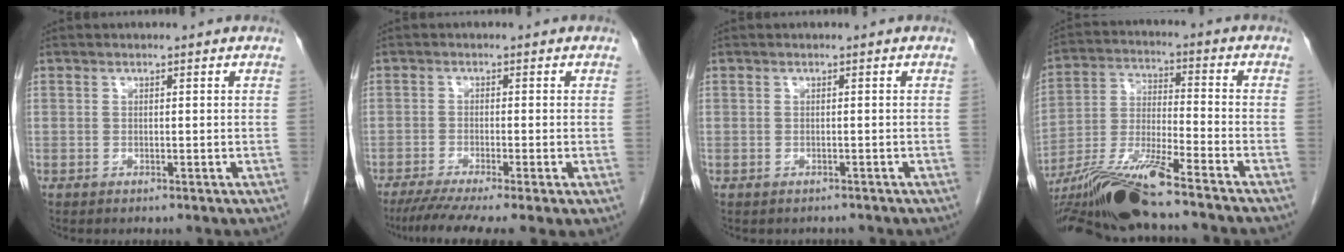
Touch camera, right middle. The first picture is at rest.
{"total": 8.4, "force": [-5.9, 0.3, 6.0], "torque": [-0.094, -0.024, -0.097]}
{"total": 1.3, "force": [-1.2, 0.5, 0.1], "torque": [-0.012, -0.003, -0.015]}
{"total": 15.4, "force": [-12.4, -0.7, 9.0], "torque": [-0.185, -0.023, -0.228]}